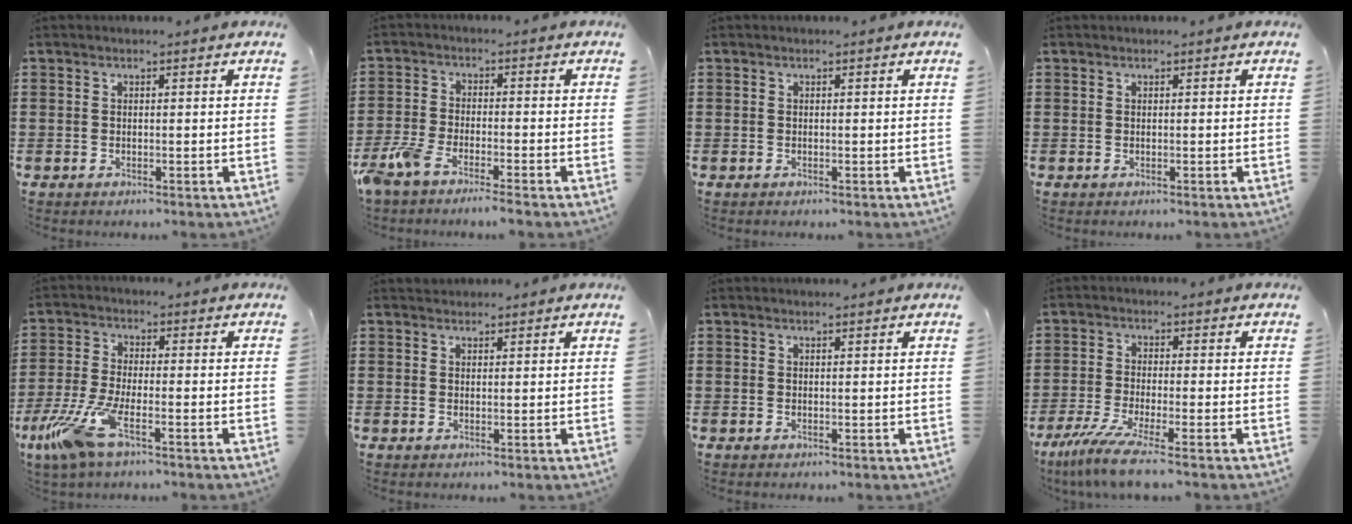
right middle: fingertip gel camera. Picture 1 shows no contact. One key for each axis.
{"total": 4.8, "fx": -4.1, "fy": 0.6, "fz": 2.4, "tx": -0.076, "ty": -0.015, "tz": -0.087}
{"total": 0.0}
{"total": 0.0}
{"total": 7.8, "fx": -4.2, "fy": 2.0, "fz": 6.3, "tx": -0.155, "ty": -0.019, "tz": -0.082}
{"total": 1.1, "fx": 1.0, "fy": 0.4, "fz": -0.1, "tx": -0.001, "ty": 0.002, "tz": 0.020}
{"total": 0.0}
{"total": 6.3, "fx": -4.5, "fy": 0.2, "fz": 4.5, "tx": -0.109, "ty": -0.026, "tz": -0.087}